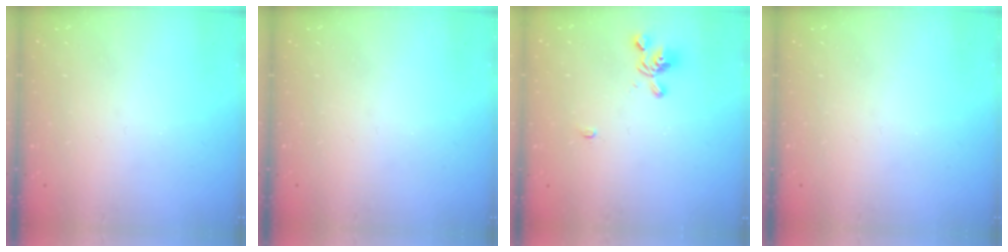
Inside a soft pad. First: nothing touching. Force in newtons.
{"total": 0.0}
{"total": 3.0, "press": 2.9, "slide": 0.8}
{"total": 0.0}